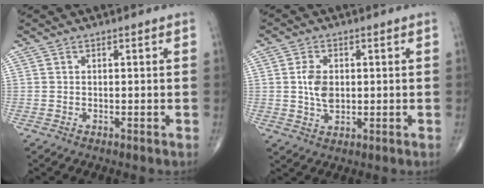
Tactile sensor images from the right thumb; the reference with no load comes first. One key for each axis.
{"total": 5.3, "fx": 0.4, "fy": 3.4, "fz": 4.0, "tx": -0.071, "ty": -0.003, "tz": 0.009}